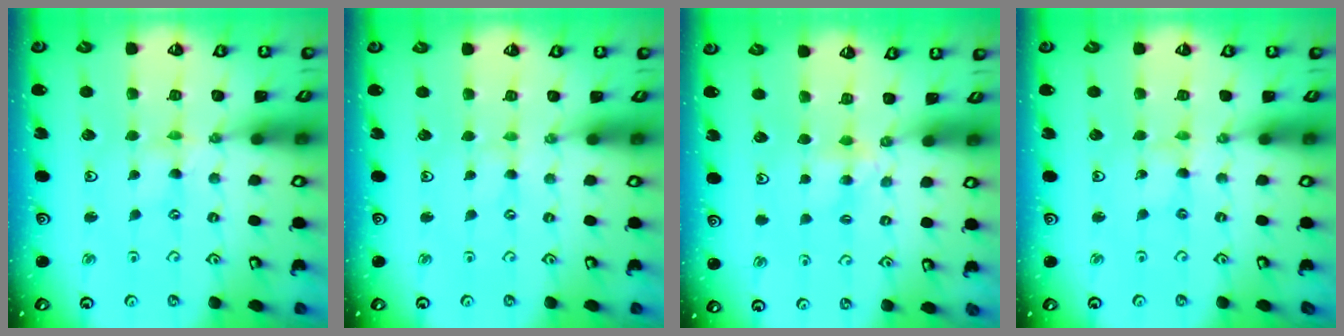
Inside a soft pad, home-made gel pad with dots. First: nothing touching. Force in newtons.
{"total": 0.8, "press": 0.8, "slide": 0.1}
{"total": 4.0, "press": 4.0, "slide": 0.7}
{"total": 1.3, "press": 1.3, "slide": 0.1}